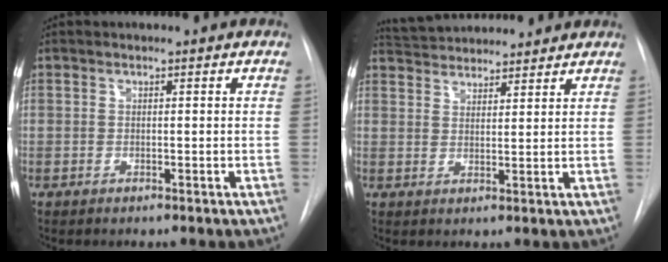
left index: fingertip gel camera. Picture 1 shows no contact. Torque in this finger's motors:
{"motor_torque": [-0.73, -1.02, -0.01, -0.01]}